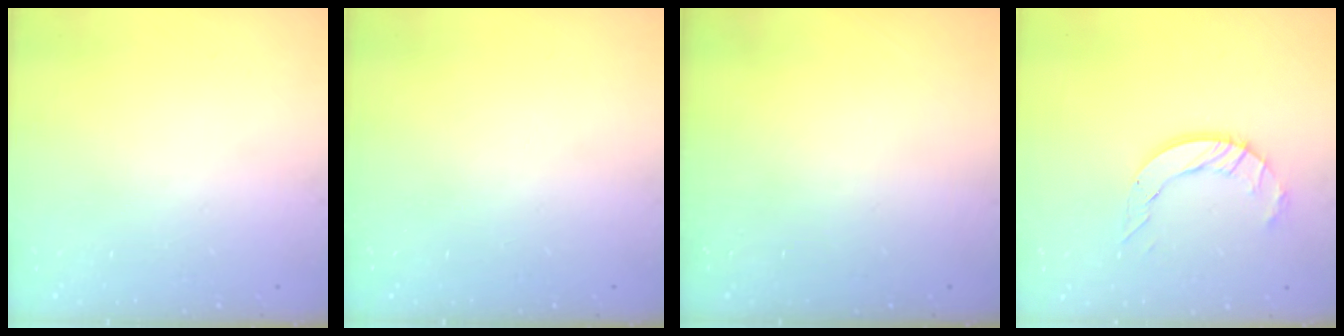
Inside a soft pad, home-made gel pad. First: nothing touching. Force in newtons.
{"total": 0.0}
{"total": 0.0}
{"total": 8.1, "press": 8.0, "slide": 0.3}